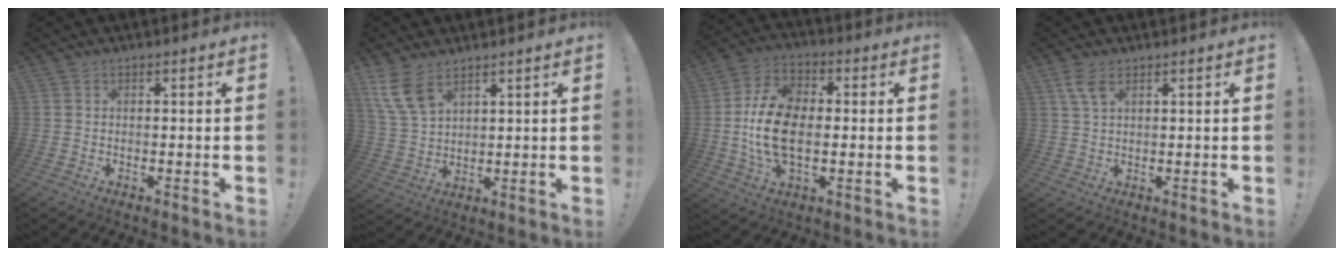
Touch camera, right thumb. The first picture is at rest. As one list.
[{"total": 8.8, "force": [5.9, 4.2, 5.0], "torque": [-0.093, -0.022, 0.118]}, {"total": 15.5, "force": [-1.5, 9.8, 11.9], "torque": [-0.228, 0.004, -0.027]}, {"total": 5.0, "force": [2.7, 2.1, 3.7], "torque": [-0.069, -0.005, 0.050]}]